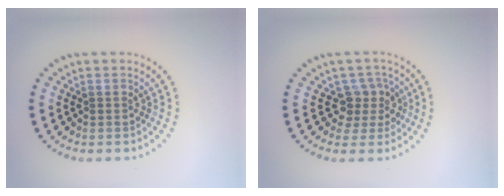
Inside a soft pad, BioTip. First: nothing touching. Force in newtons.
{"total": 2.7, "press": 2.1, "slide": 1.7}